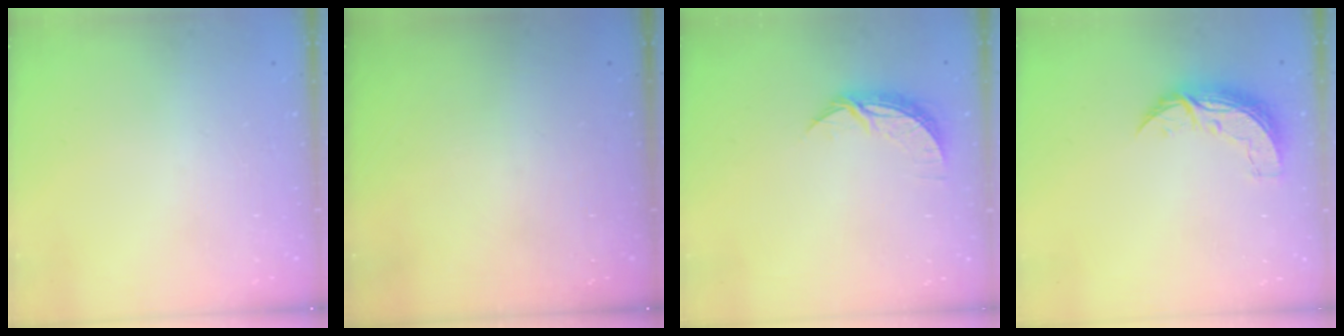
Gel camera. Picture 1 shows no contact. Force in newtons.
{"total": 0.0}
{"total": 7.2, "press": 7.2, "slide": 0.4}
{"total": 7.5, "press": 7.5, "slide": 0.5}